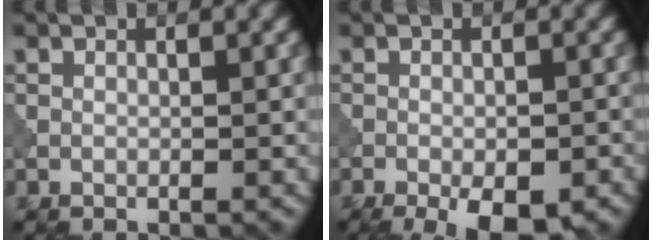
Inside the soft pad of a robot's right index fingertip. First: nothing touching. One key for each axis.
{"total": 5.6, "fx": -3.2, "fy": 1.9, "fz": 4.2, "tx": -0.056, "ty": -0.001, "tz": -0.042}